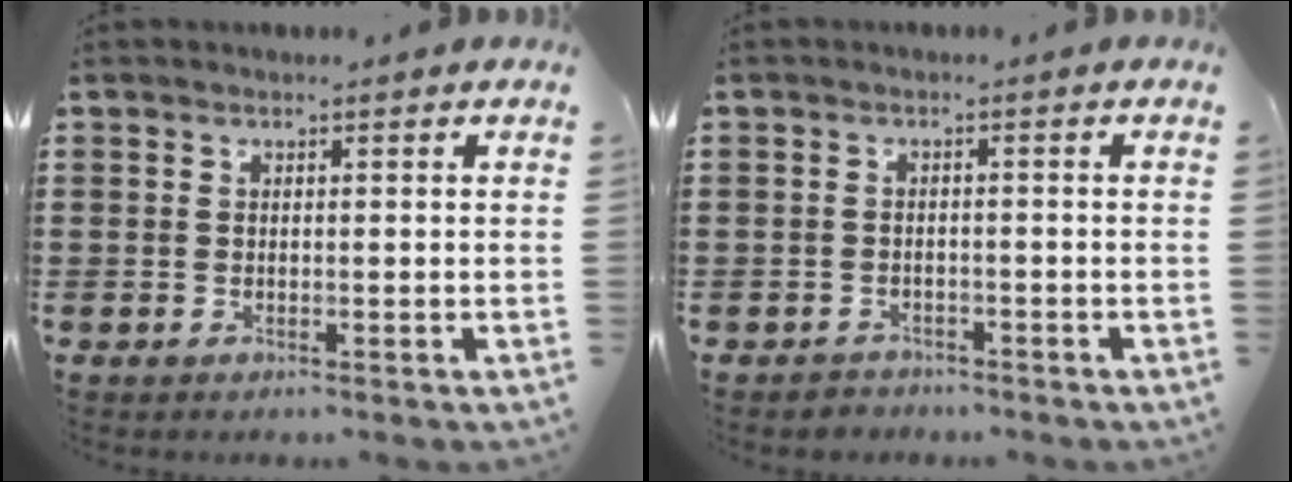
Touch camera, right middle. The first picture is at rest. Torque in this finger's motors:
{"motor_torque": [0.57, -0.08, 0.00, 0.01]}